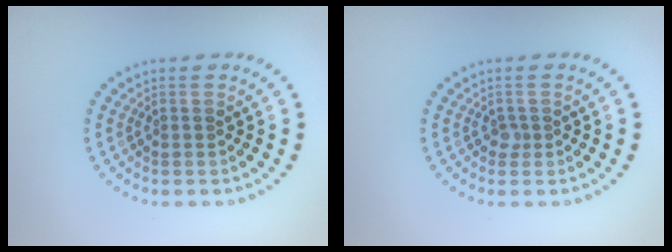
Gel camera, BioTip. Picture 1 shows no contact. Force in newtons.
{"total": 0.7, "press": 0.6, "slide": 0.5}